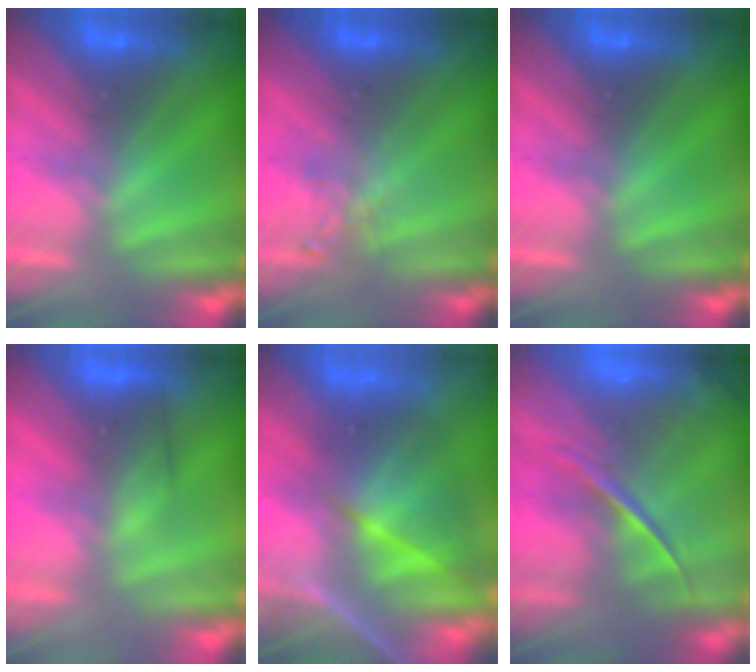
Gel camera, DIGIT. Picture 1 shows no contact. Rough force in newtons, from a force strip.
{"total": 2.3}
{"total": 0.0}
{"total": 2.8}
{"total": 6.9}
{"total": 5.8}